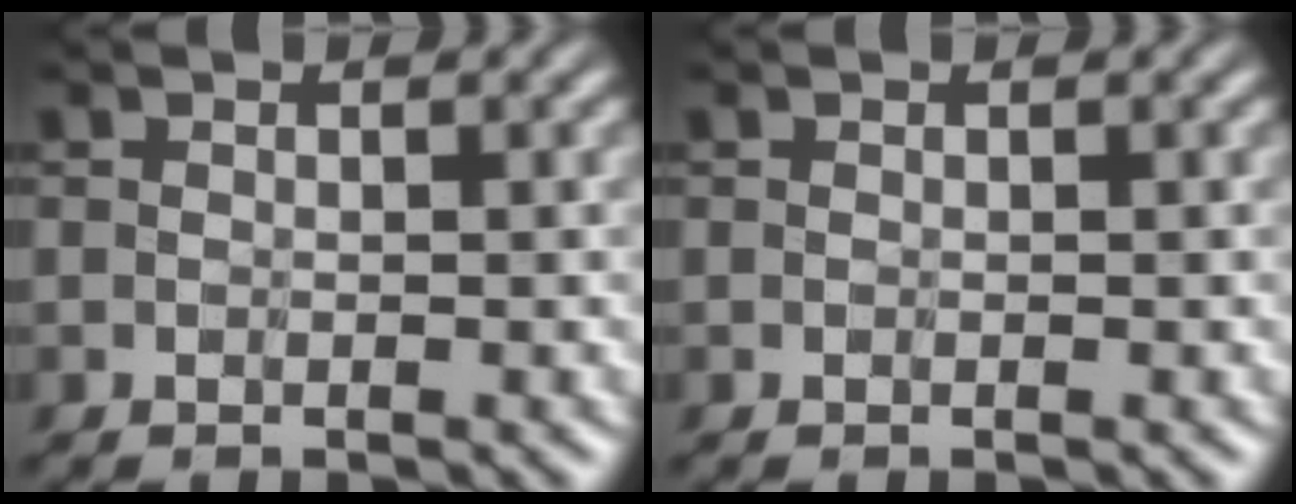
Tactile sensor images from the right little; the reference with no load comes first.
{"total": 0.0}